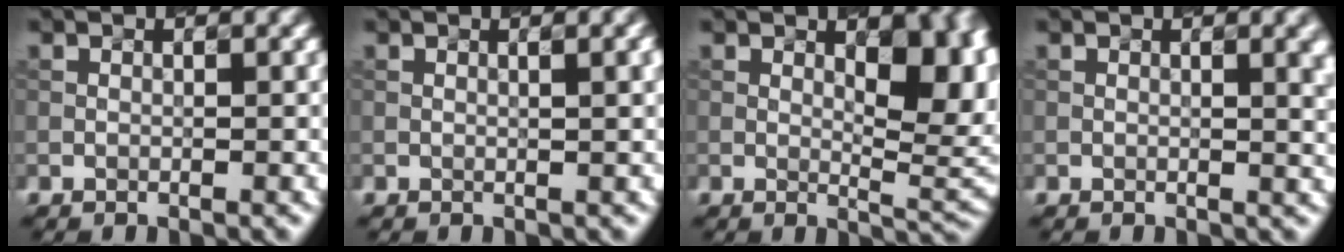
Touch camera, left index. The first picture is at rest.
{"total": 2.7, "force": [0.7, 1.0, 2.5], "torque": [-0.020, 0.009, 0.002]}
{"total": 9.0, "force": [1.7, 4.0, 7.9], "torque": [-0.086, 0.001, 0.036]}
{"total": 3.5, "force": [0.8, 1.3, 3.1], "torque": [-0.023, 0.009, 0.013]}